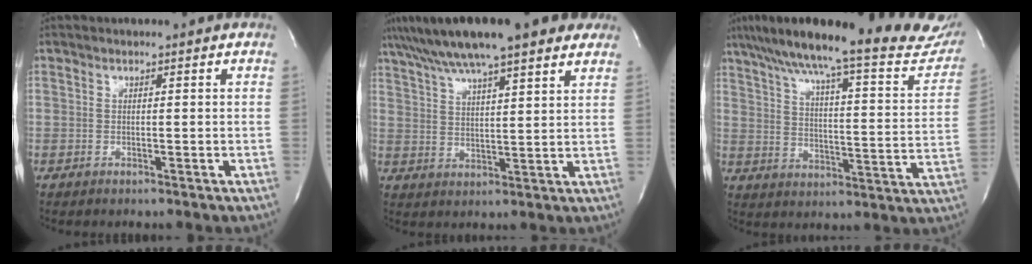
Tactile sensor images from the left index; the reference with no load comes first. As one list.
[{"total": 17.3, "force": [13.2, 2.6, 10.8], "torque": [-0.189, 0.036, 0.197]}, {"total": 26.9, "force": [22.7, 3.5, 14.1], "torque": [-0.219, -0.031, 0.294]}]